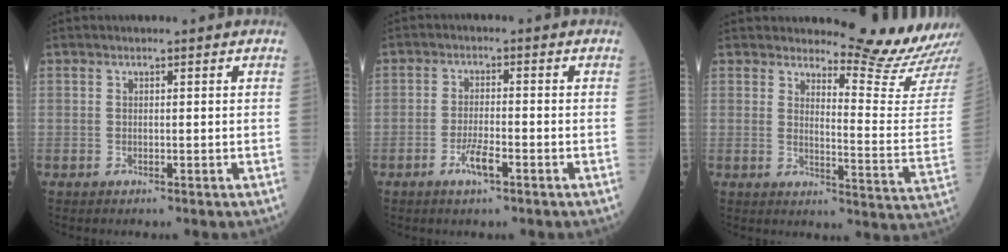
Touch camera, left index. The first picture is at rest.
{"total": 3.7, "force": [-2.0, 0.6, 3.0], "torque": [-0.063, -0.001, -0.035]}
{"total": 12.4, "force": [12.2, -1.2, 2.0], "torque": [-0.023, -0.112, 0.143]}